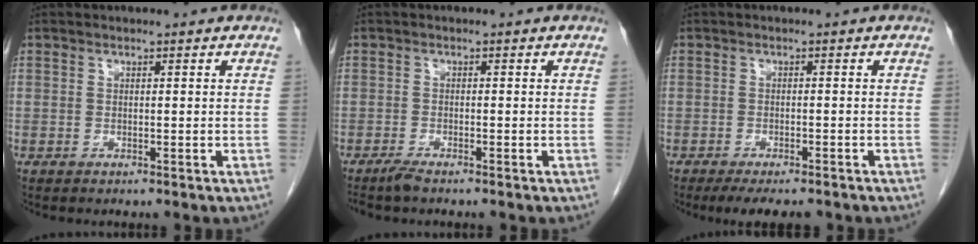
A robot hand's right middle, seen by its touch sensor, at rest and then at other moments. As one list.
[{"total": 1.6, "force": [-1.4, 0.0, 0.8], "torque": [-0.024, -0.005, -0.028]}, {"total": 7.2, "force": [-5.9, 1.8, 3.6], "torque": [-0.046, -0.009, -0.084]}]